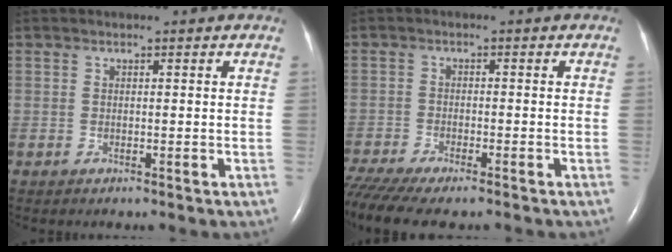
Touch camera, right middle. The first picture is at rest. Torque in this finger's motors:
{"motor_torque": [1.11, -1.03, 0.15, 0.11]}